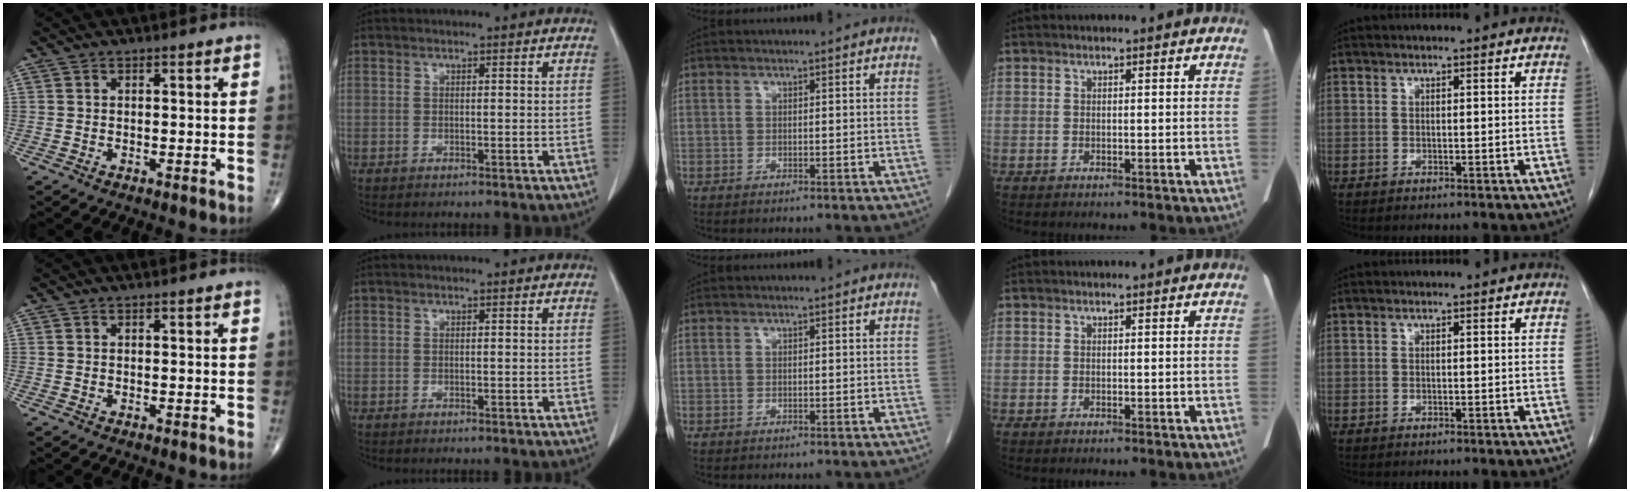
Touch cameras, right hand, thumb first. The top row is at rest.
{}